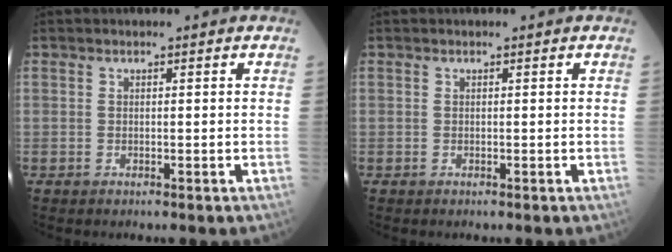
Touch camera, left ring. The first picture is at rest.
{"total": 0.0}